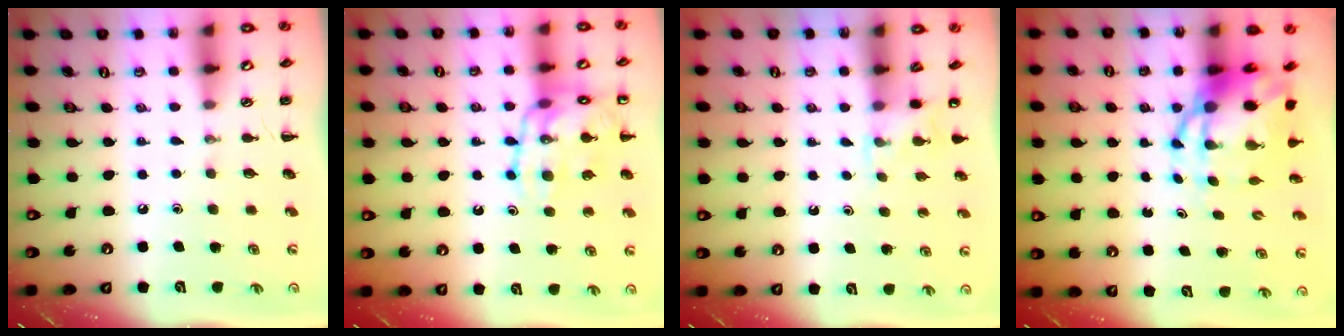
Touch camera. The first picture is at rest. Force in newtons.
{"total": 14.5, "press": 14.3, "slide": 1.9}
{"total": 3.9, "press": 3.7, "slide": 1.3}
{"total": 9.2, "press": 9.0, "slide": 2.2}